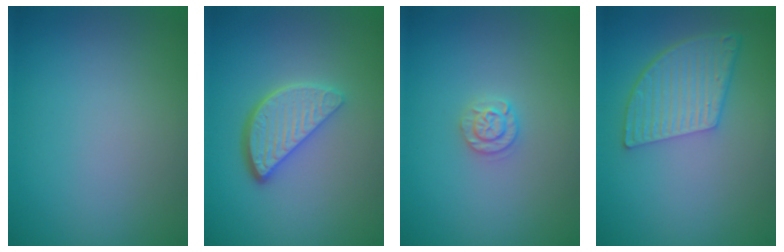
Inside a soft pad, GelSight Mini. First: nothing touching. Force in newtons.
{"total": 4.0, "press": 3.2, "slide": 2.4}
{"total": 1.7, "press": 1.7, "slide": 0.3}
{"total": 5.8, "press": 4.3, "slide": 3.8}